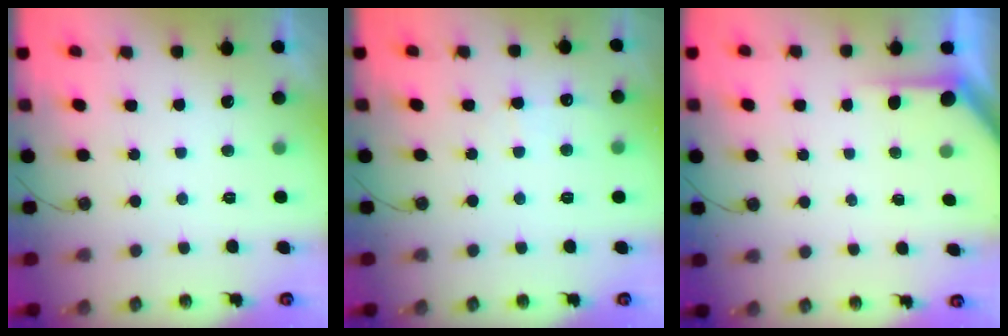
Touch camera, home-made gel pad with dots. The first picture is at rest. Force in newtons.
{"total": 5.3, "press": 5.3, "slide": 0.6}
{"total": 2.8, "press": 2.8, "slide": 0.2}